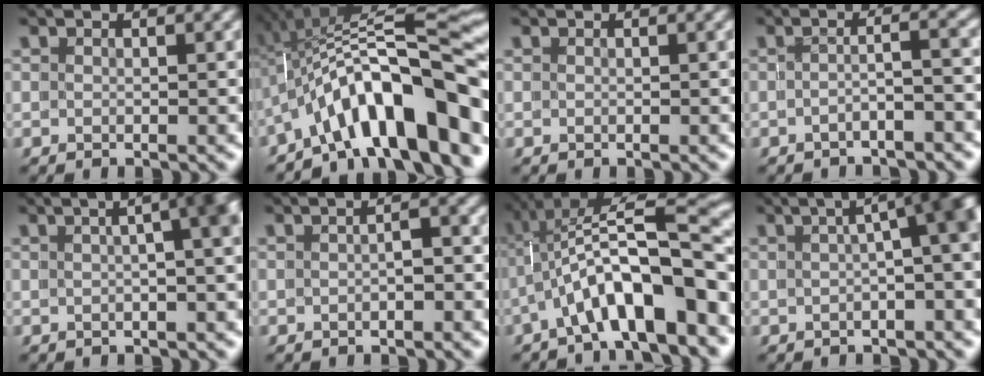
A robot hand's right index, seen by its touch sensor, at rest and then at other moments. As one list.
[{"total": 13.8, "force": [-1.8, 5.4, 12.6], "torque": [-0.203, 0.008, -0.023]}, {"total": 0.0}, {"total": 2.6, "force": [-1.9, -1.2, 1.3], "torque": [-0.015, -0.004, -0.028]}, {"total": 8.5, "force": [1.0, 3.4, 7.7], "torque": [-0.049, 0.052, -0.005]}, {"total": 1.5, "force": [-0.8, 0.7, 1.1], "torque": [-0.008, 0.004, -0.015]}, {"total": 9.4, "force": [-1.0, 2.9, 8.9], "torque": [-0.124, 0.011, -0.013]}, {"total": 5.8, "force": [0.1, 1.1, 5.7], "torque": [-0.050, 0.016, 0.000]}]